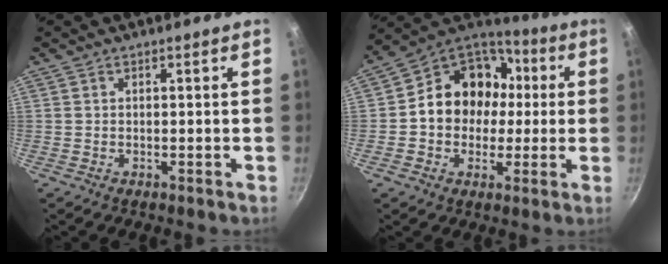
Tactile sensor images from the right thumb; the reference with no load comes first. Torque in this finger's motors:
{"motor_torque": [1.81, 2.49, 1.56, -0.35, 0.10]}